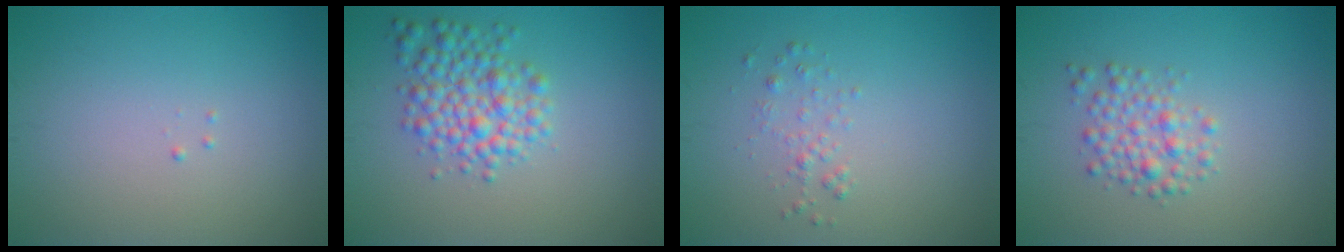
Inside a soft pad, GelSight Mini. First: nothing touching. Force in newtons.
{"total": 4.1, "press": 4.1, "slide": 0.1}
{"total": 1.0, "press": 1.0, "slide": 0.1}
{"total": 2.5, "press": 2.5, "slide": 0.1}